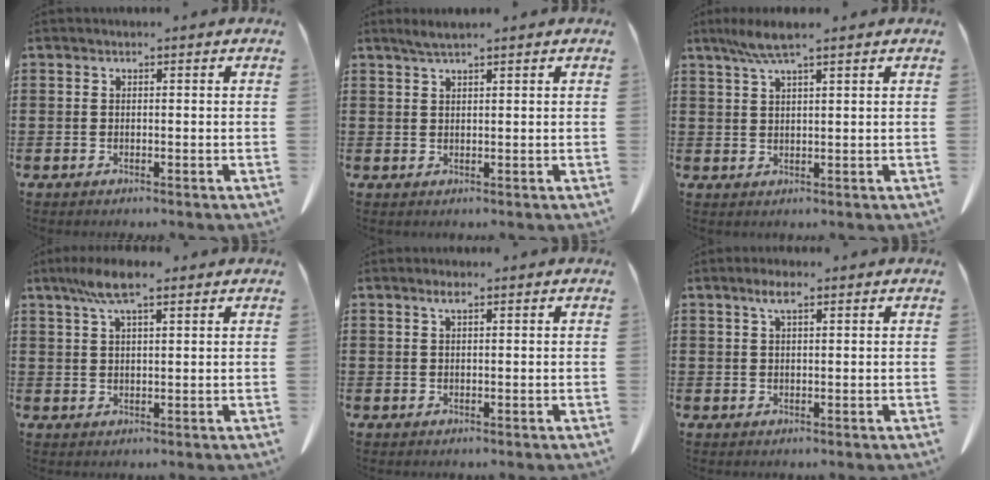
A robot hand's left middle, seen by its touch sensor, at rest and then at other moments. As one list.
[{"total": 1.9, "force": [1.5, 0.1, 1.2], "torque": [-0.025, 0.001, 0.027]}, {"total": 4.4, "force": [3.0, 0.3, 3.2], "torque": [-0.068, 0.003, 0.052]}, {"total": 6.1, "force": [3.8, 1.4, 4.6], "torque": [-0.098, 0.005, 0.066]}, {"total": 1.5, "force": [0.8, 0.3, 1.2], "torque": [-0.026, 0.003, 0.013]}, {"total": 2.8, "force": [1.5, 0.7, 2.3], "torque": [-0.048, 0.007, 0.024]}]